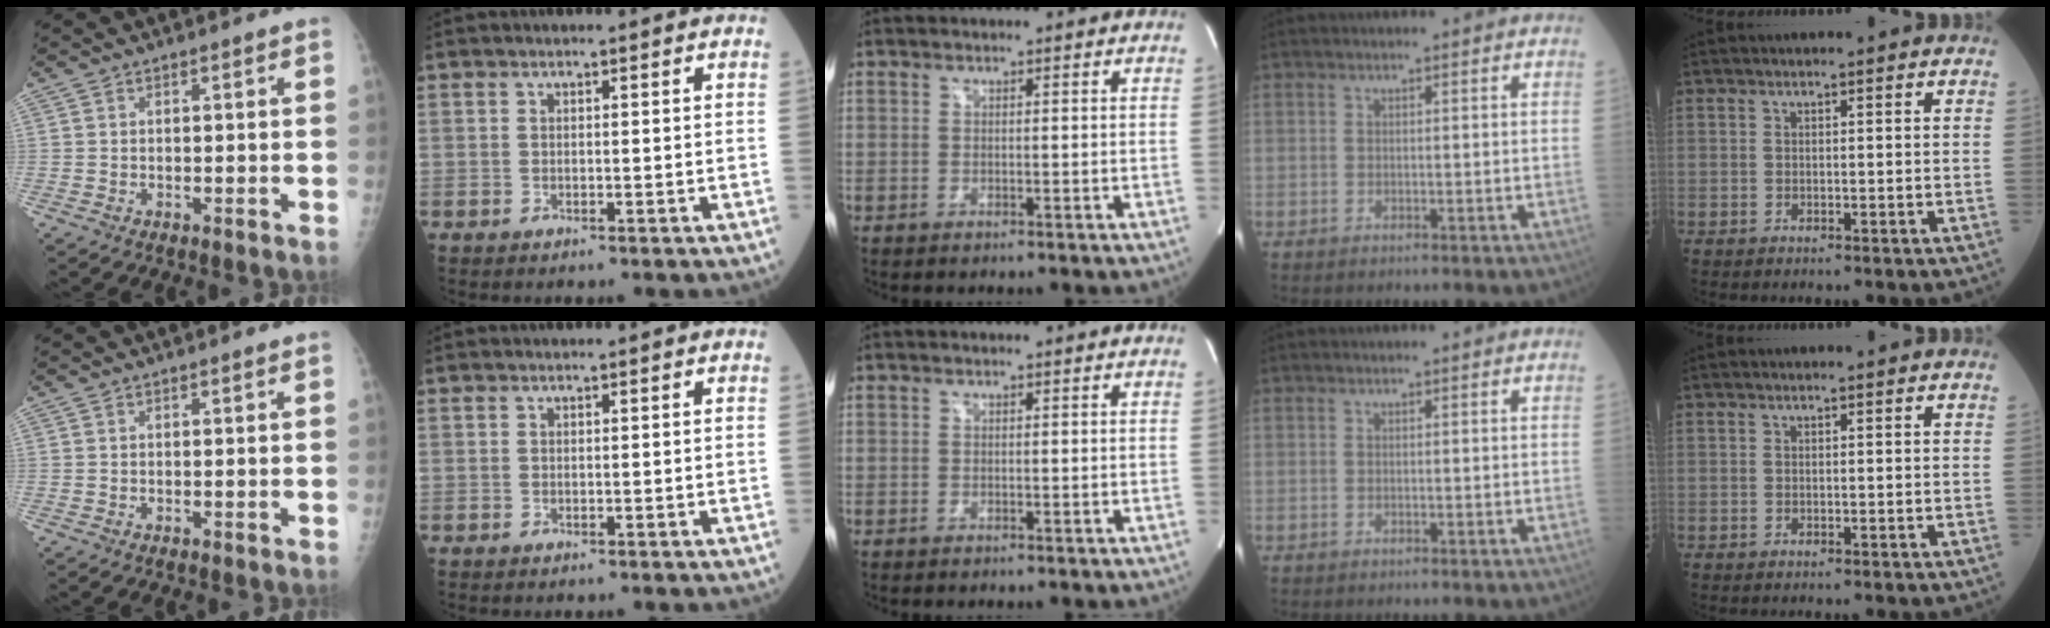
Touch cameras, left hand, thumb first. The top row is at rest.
{}